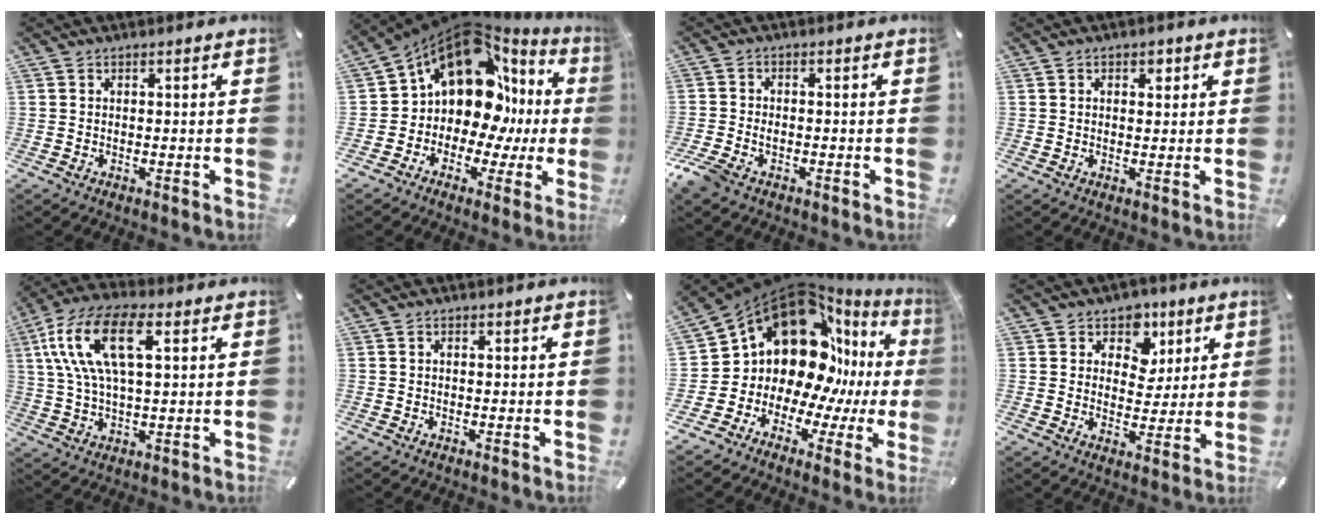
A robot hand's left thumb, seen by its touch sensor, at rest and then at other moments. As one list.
[{"total": 16.8, "force": [6.0, 11.6, 10.6], "torque": [-0.188, -0.064, 0.097]}, {"total": 3.7, "force": [-1.9, 2.4, 2.0], "torque": [-0.045, 0.008, -0.036]}, {"total": 2.1, "force": [0.8, 1.6, 1.2], "torque": [-0.010, 0.001, 0.007]}, {"total": 15.2, "force": [5.6, 6.9, 12.3], "torque": [-0.274, 0.005, 0.097]}, {"total": 0.7, "force": [0.3, 0.4, 0.5], "torque": [-0.009, 0.003, 0.004]}, {"total": 18.9, "force": [7.4, 13.8, 10.6], "torque": [-0.189, -0.093, 0.134]}, {"total": 7.9, "force": [3.5, 6.8, 2.1], "torque": [-0.024, -0.029, 0.058]}]